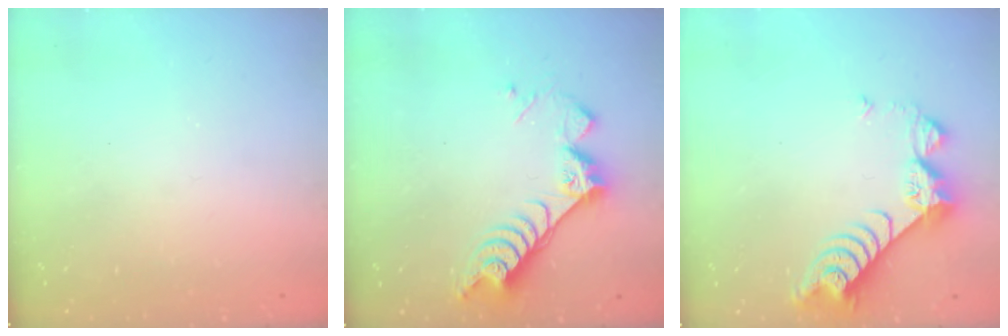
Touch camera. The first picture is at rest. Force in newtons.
{"total": 10.1, "press": 10.0, "slide": 1.0}
{"total": 9.1, "press": 9.1, "slide": 0.6}